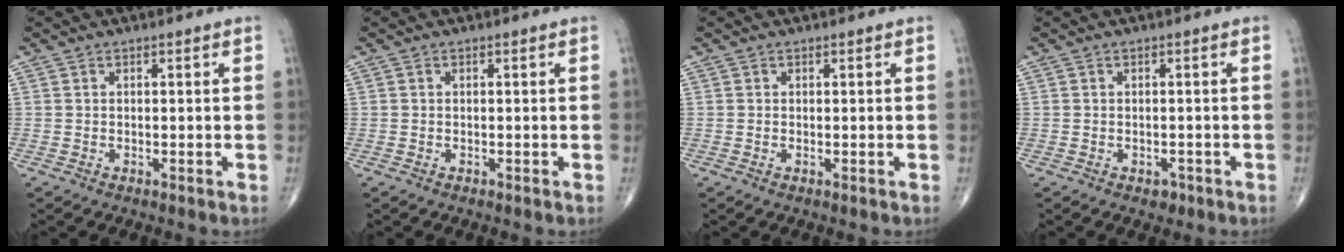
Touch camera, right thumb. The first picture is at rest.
{"total": 0.0}
{"total": 0.0}
{"total": 1.6, "force": [-0.9, 1.1, 0.8], "torque": [-0.004, 0.002, -0.010]}